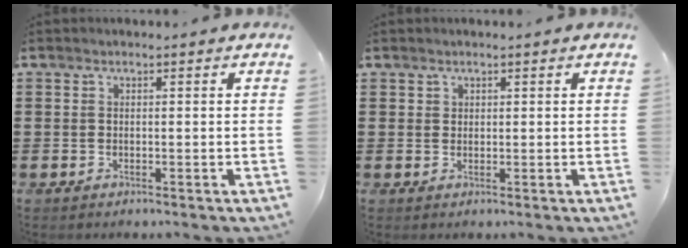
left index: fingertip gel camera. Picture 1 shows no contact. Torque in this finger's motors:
{"motor_torque": [0.26, 0.34, -0.01, -0.01]}